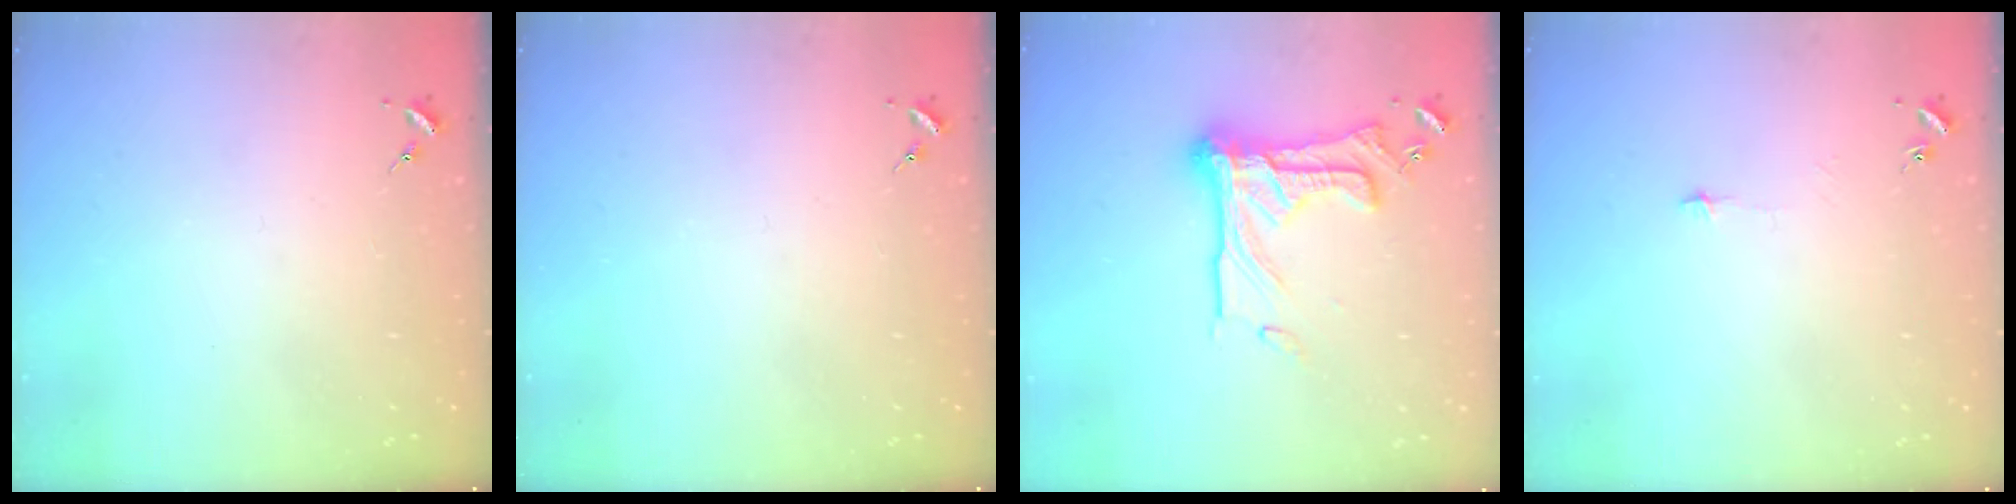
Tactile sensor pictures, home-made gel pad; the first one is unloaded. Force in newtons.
{"total": 0.0}
{"total": 18.2, "press": 18.0, "slide": 2.3}
{"total": 2.7, "press": 2.6, "slide": 0.3}